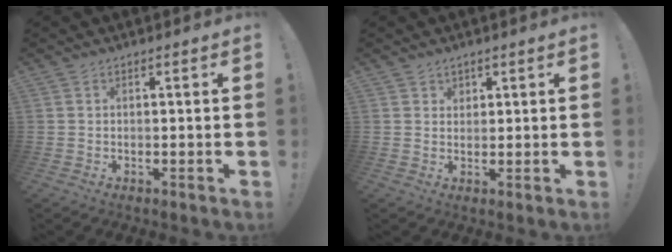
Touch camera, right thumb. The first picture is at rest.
{"total": 2.1, "force": [1.5, 1.5, 0.3], "torque": [-0.002, -0.010, 0.027]}